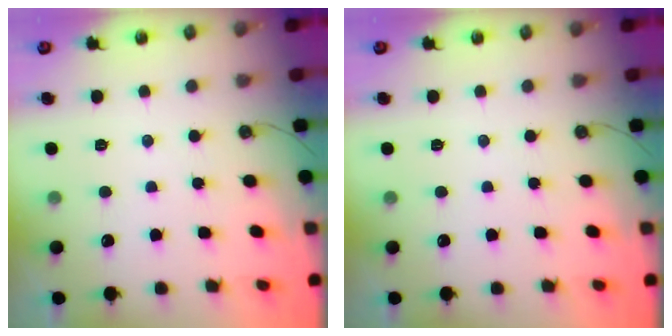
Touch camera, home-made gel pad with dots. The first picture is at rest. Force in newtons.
{"total": 0.0}